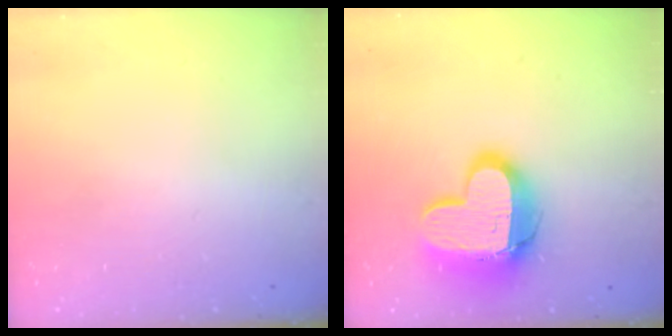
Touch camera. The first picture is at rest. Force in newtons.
{"total": 16.2, "press": 16.2, "slide": 1.4}